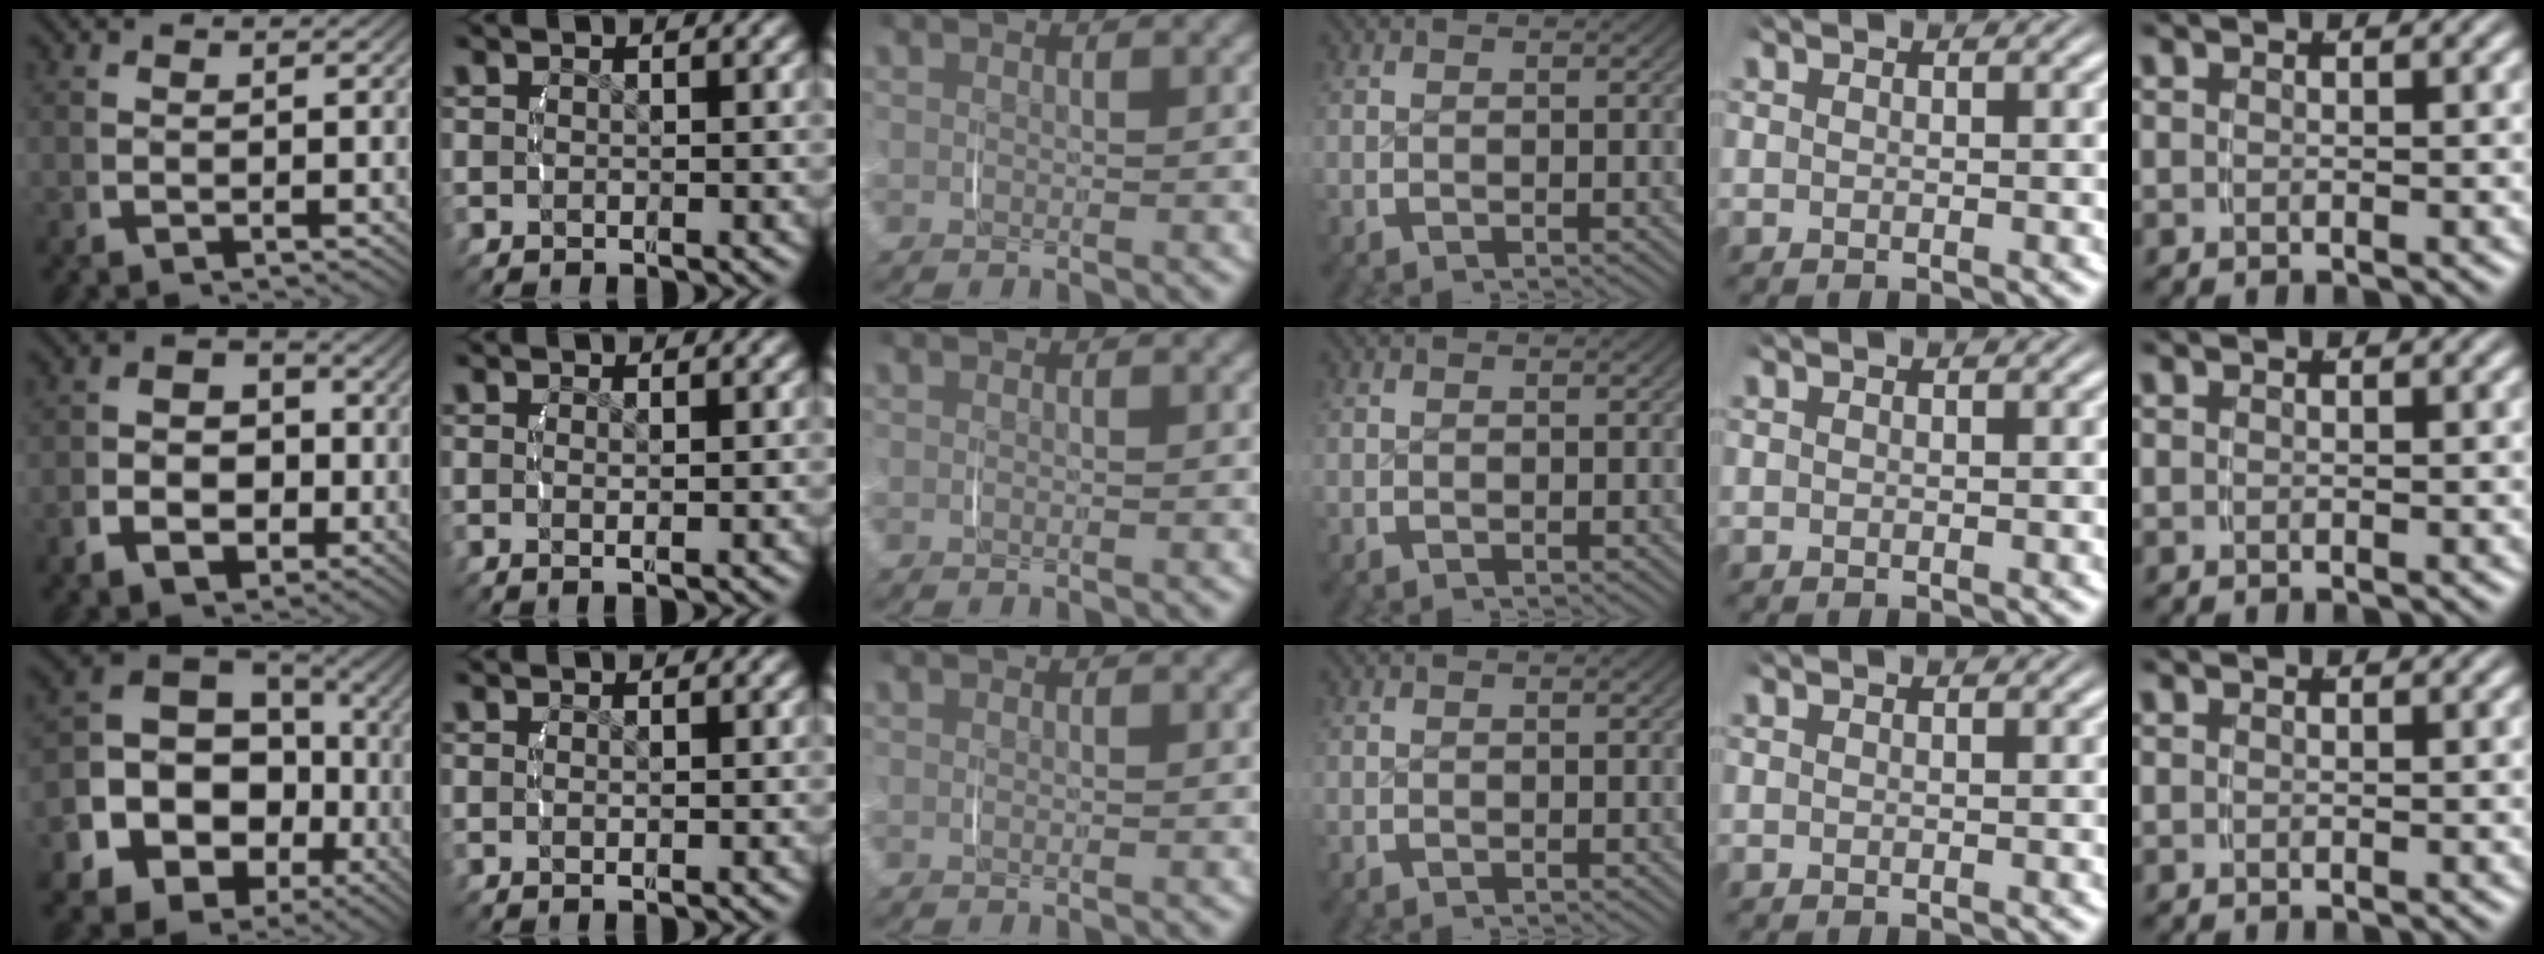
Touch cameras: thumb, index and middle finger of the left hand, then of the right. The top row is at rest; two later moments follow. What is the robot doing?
{"motion": "lift_and_place", "object": "napkin"}